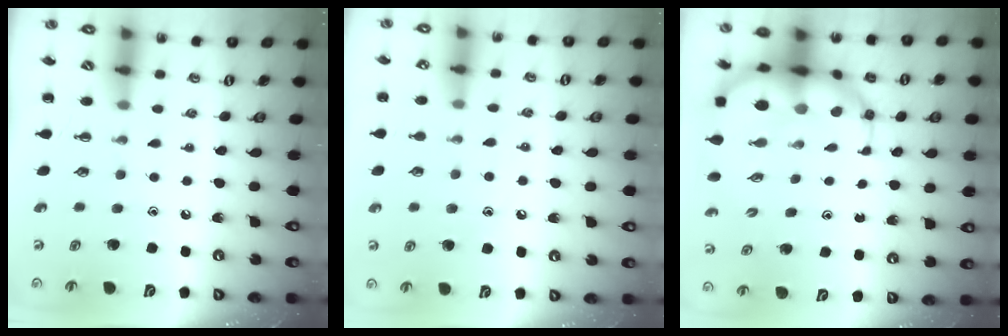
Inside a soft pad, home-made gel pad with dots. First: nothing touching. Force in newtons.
{"total": 7.1, "press": 6.9, "slide": 1.6}
{"total": 12.0, "press": 11.5, "slide": 3.5}